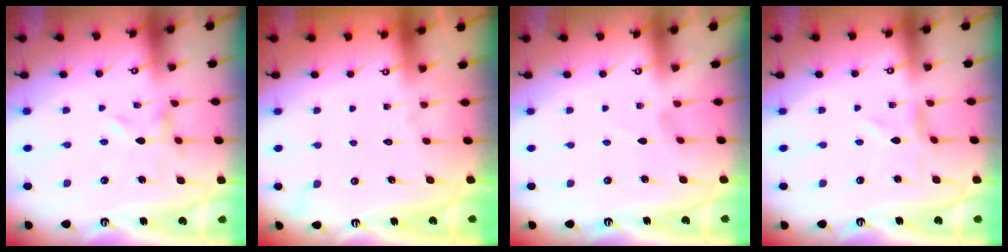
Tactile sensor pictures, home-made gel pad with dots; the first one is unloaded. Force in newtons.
{"total": 1.6, "press": 1.6, "slide": 0.2}
{"total": 1.1, "press": 1.1, "slide": 0.1}
{"total": 0.9, "press": 0.9, "slide": 0.1}